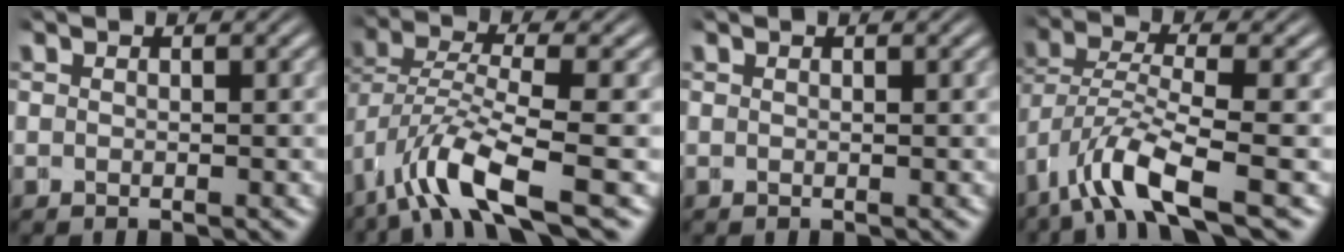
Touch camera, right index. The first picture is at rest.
{"total": 5.5, "force": [-2.1, 2.1, 4.6], "torque": [-0.117, -0.028, -0.018]}
{"total": 0.0}
{"total": 4.7, "force": [-1.8, 1.8, 3.9], "torque": [-0.107, -0.027, -0.013]}